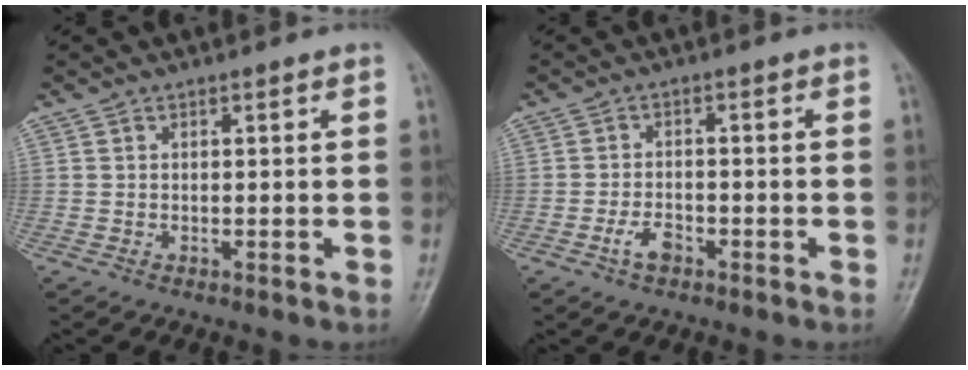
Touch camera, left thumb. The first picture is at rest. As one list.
[{"total": 3.3, "force": [-1.8, 1.8, 2.1], "torque": [-0.041, 0.013, -0.034]}]